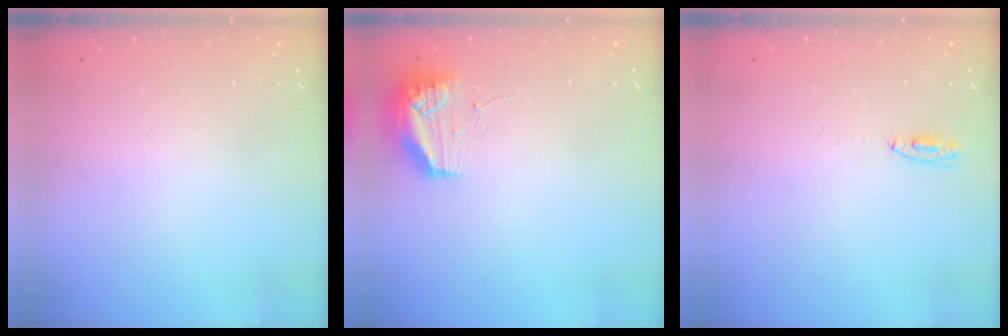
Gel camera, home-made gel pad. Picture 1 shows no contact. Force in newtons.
{"total": 10.3, "press": 10.2, "slide": 1.1}
{"total": 3.4, "press": 2.9, "slide": 1.7}